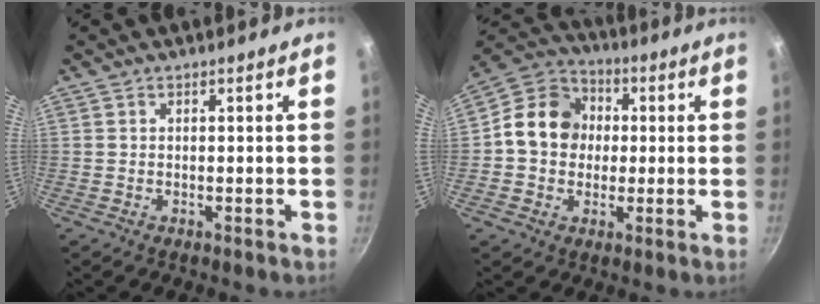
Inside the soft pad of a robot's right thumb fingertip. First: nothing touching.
{"total": 12.7, "force": [0.6, 11.0, 6.4], "torque": [-0.074, 0.025, -0.011]}